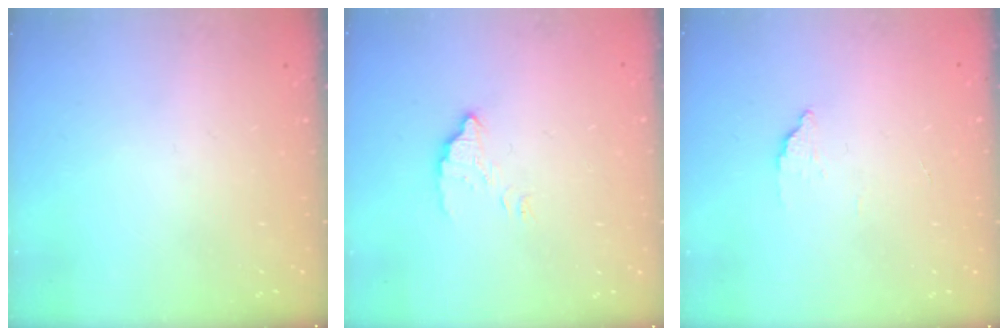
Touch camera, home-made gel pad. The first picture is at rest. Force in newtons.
{"total": 3.5, "press": 3.5, "slide": 0.1}
{"total": 2.2, "press": 2.2, "slide": 0.2}